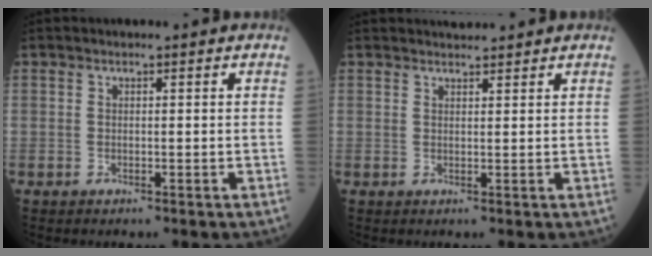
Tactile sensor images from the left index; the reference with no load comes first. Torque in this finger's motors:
{"motor_torque": [0.02, -0.02, 0.00, 0.03]}